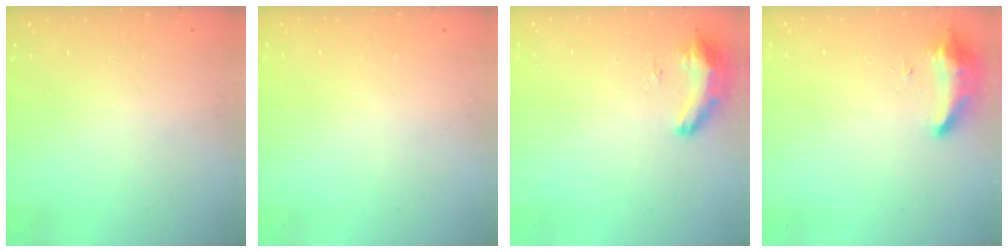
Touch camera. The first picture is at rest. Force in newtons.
{"total": 0.0}
{"total": 8.4, "press": 8.3, "slide": 1.3}
{"total": 8.3, "press": 8.3, "slide": 0.2}